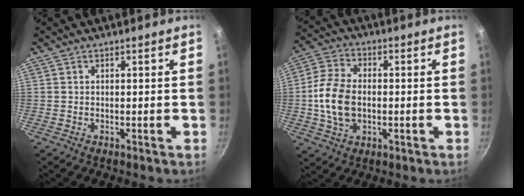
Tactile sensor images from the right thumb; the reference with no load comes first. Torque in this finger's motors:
{"motor_torque": [-0.23, 0.70, 0.28, 0.51, 0.10]}